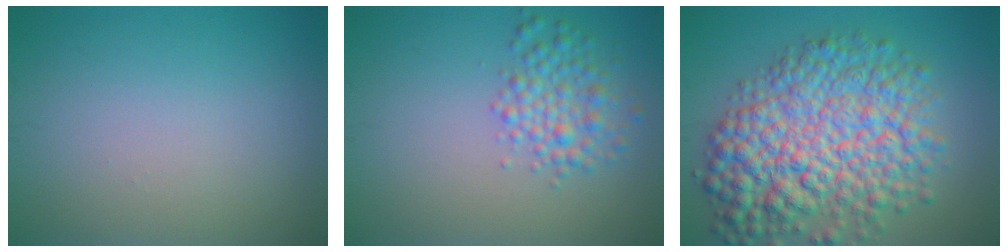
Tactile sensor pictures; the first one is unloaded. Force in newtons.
{"total": 3.2, "press": 3.2, "slide": 0.0}
{"total": 10.8, "press": 10.8, "slide": 0.2}